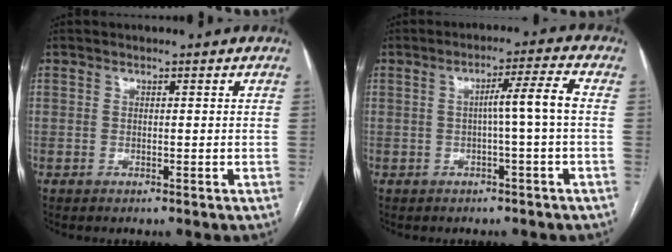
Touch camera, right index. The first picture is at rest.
{"total": 5.5, "force": [-0.3, -1.1, 5.3], "torque": [-0.083, 0.013, -0.003]}